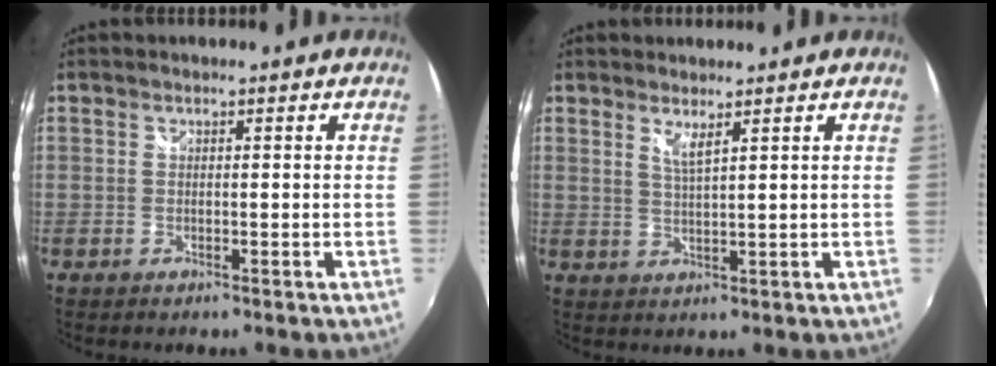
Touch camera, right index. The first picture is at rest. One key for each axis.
{"total": 2.6, "fx": 1.8, "fy": 0.0, "fz": 1.9, "tx": -0.037, "ty": -0.006, "tz": 0.029}